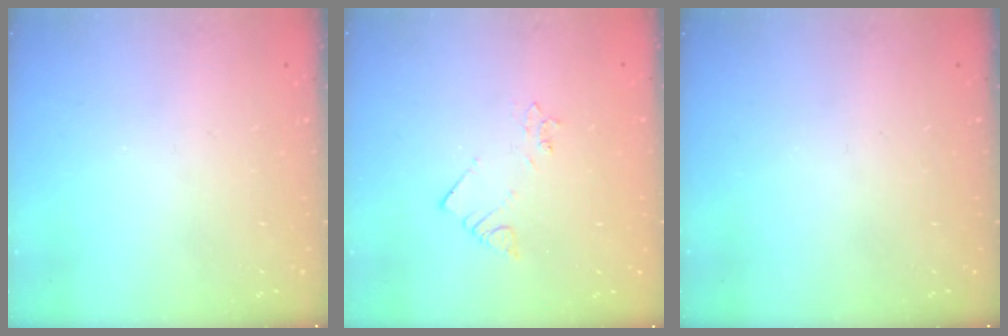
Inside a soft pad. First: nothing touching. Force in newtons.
{"total": 2.1, "press": 2.1, "slide": 0.4}
{"total": 0.0}